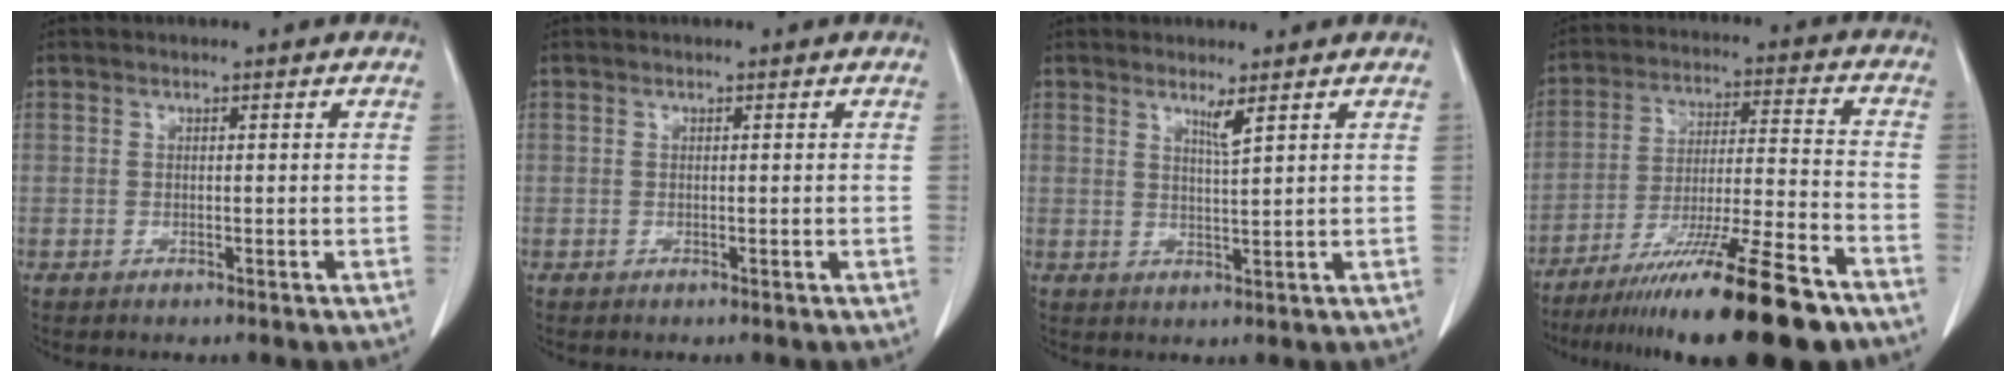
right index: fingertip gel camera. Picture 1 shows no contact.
{"total": 0.0}
{"total": 2.2, "force": [1.5, -0.5, 1.6], "torque": [-0.028, -0.014, 0.029]}
{"total": 20.4, "force": [-14.8, 0.8, 14.1], "torque": [-0.198, -0.025, -0.246]}